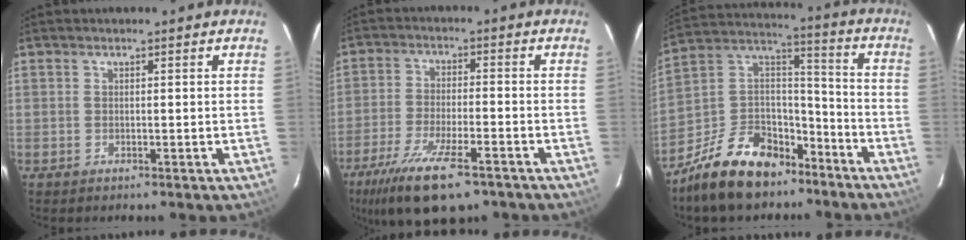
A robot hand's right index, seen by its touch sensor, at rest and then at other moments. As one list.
[{"total": 15.1, "force": [-10.2, 4.5, 10.2], "torque": [-0.219, -0.042, -0.179]}, {"total": 18.4, "force": [-12.5, 10.6, 8.5], "torque": [-0.193, 0.054, -0.194]}]